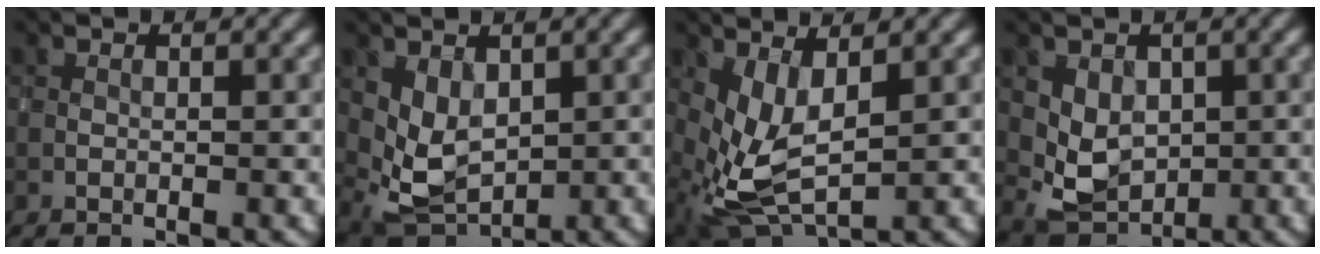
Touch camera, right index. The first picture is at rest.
{"total": 3.6, "force": [1.2, 2.5, 2.3], "torque": [-0.050, -0.011, 0.032]}
{"total": 4.4, "force": [0.9, 2.0, 3.8], "torque": [-0.093, -0.011, 0.024]}
{"total": 3.7, "force": [0.8, 2.9, 2.2], "torque": [-0.037, -0.010, 0.020]}